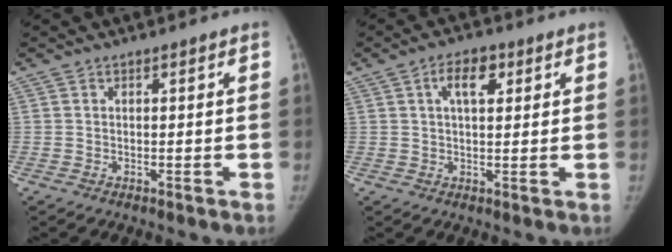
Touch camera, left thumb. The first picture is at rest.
{"total": 5.5, "force": [2.1, 2.6, 4.4], "torque": [-0.065, 0.002, 0.032]}